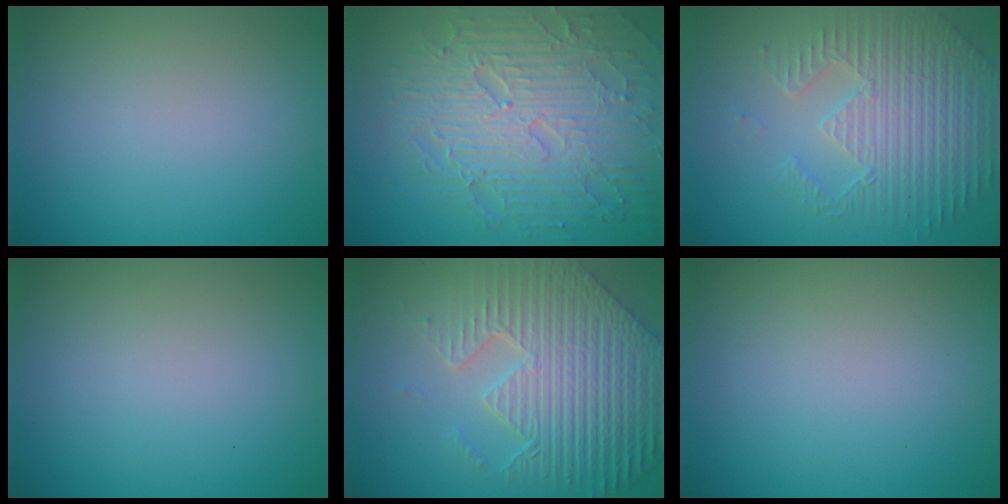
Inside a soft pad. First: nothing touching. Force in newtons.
{"total": 9.2, "press": 6.3, "slide": 6.7}
{"total": 4.8, "press": 4.4, "slide": 1.9}
{"total": 0.0}
{"total": 9.2, "press": 6.5, "slide": 6.5}
{"total": 0.0}